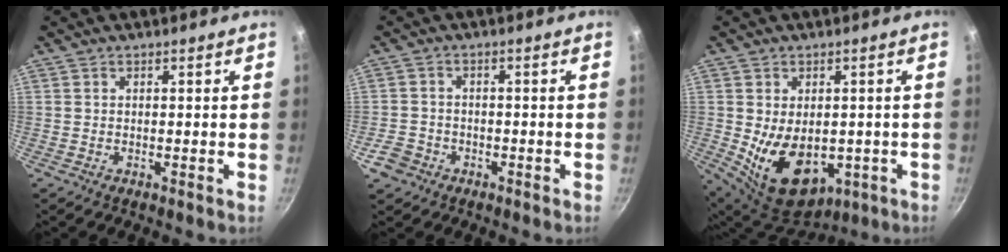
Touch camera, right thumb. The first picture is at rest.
{"total": 4.6, "force": [-2.4, 3.7, 1.4], "torque": [-0.021, 0.030, -0.039]}
{"total": 14.4, "force": [-2.2, 9.5, 10.5], "torque": [-0.144, -0.017, -0.005]}